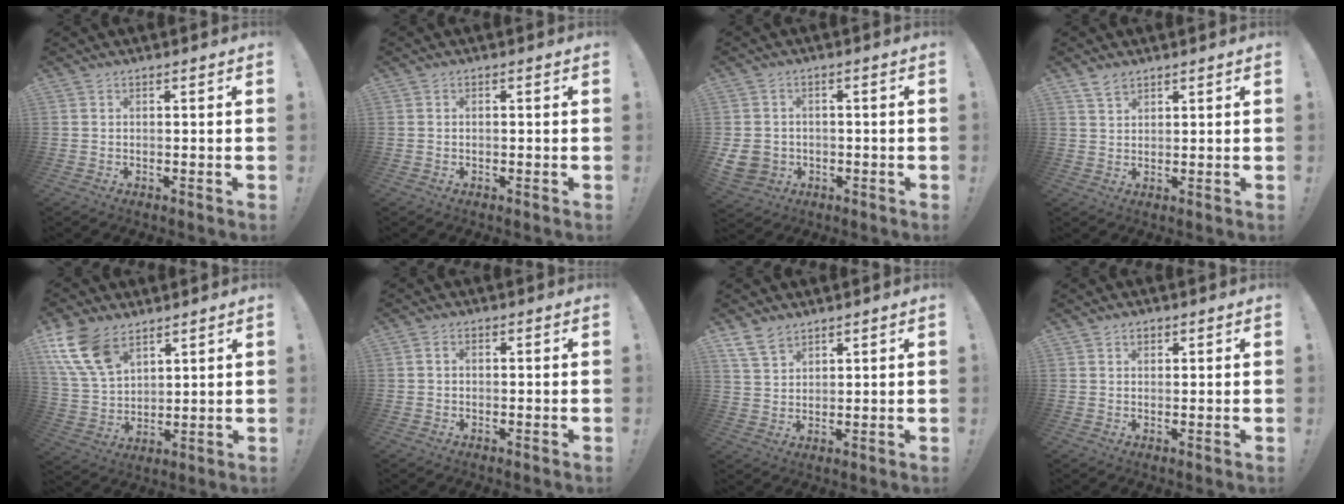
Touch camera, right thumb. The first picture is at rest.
{"total": 0.0}
{"total": 7.2, "force": [-1.3, 6.2, 3.3], "torque": [-0.070, 0.005, -0.022]}
{"total": 3.8, "force": [2.8, 2.0, 1.6], "torque": [-0.028, -0.011, 0.053]}
{"total": 14.9, "force": [8.7, 8.6, 8.4], "torque": [-0.173, -0.039, 0.168]}
{"total": 1.2, "force": [-0.2, 0.8, 0.8], "torque": [-0.020, 0.007, -0.003]}
{"total": 6.8, "force": [5.1, 3.6, 2.7], "torque": [-0.061, -0.017, 0.101]}
{"total": 1.6, "force": [0.9, 1.1, 0.6], "torque": [0.001, -0.004, 0.015]}